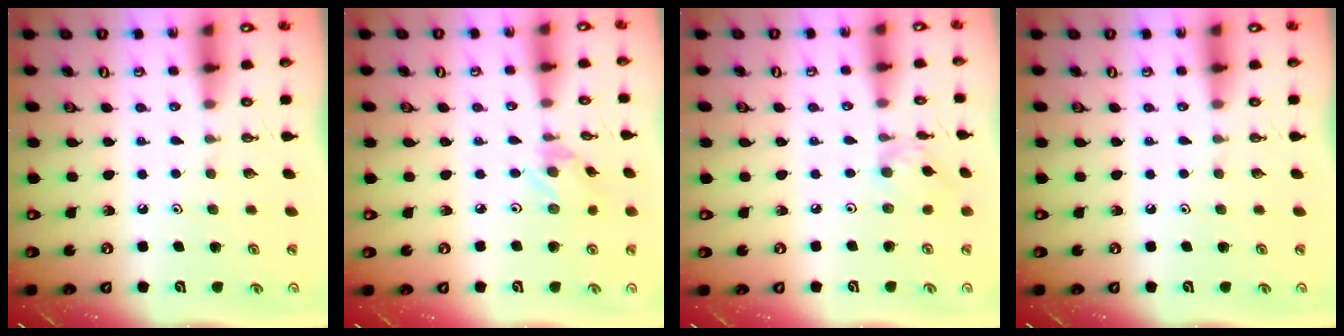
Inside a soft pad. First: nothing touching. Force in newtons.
{"total": 1.3, "press": 1.3, "slide": 0.0}
{"total": 2.9, "press": 2.9, "slide": 0.2}
{"total": 0.0}